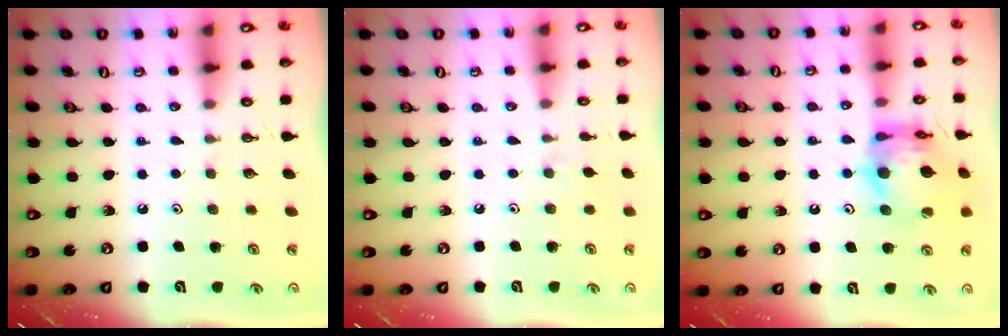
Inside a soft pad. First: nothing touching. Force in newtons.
{"total": 2.2, "press": 2.1, "slide": 0.4}
{"total": 13.7, "press": 13.6, "slide": 1.7}